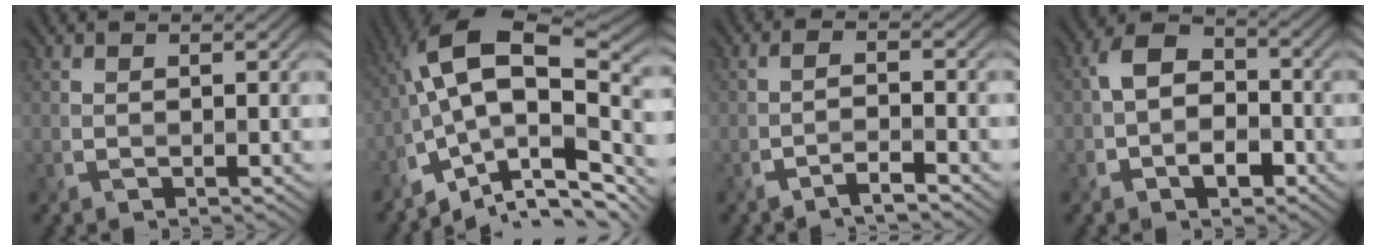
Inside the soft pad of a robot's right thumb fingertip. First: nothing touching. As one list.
[{"total": 14.0, "force": [-3.5, 6.1, 12.1], "torque": [-0.214, 0.019, -0.065]}, {"total": 2.7, "force": [-2.1, 0.3, 1.6], "torque": [-0.029, 0.007, -0.050]}, {"total": 5.7, "force": [-1.8, 3.9, 3.7], "torque": [-0.064, 0.007, -0.038]}]